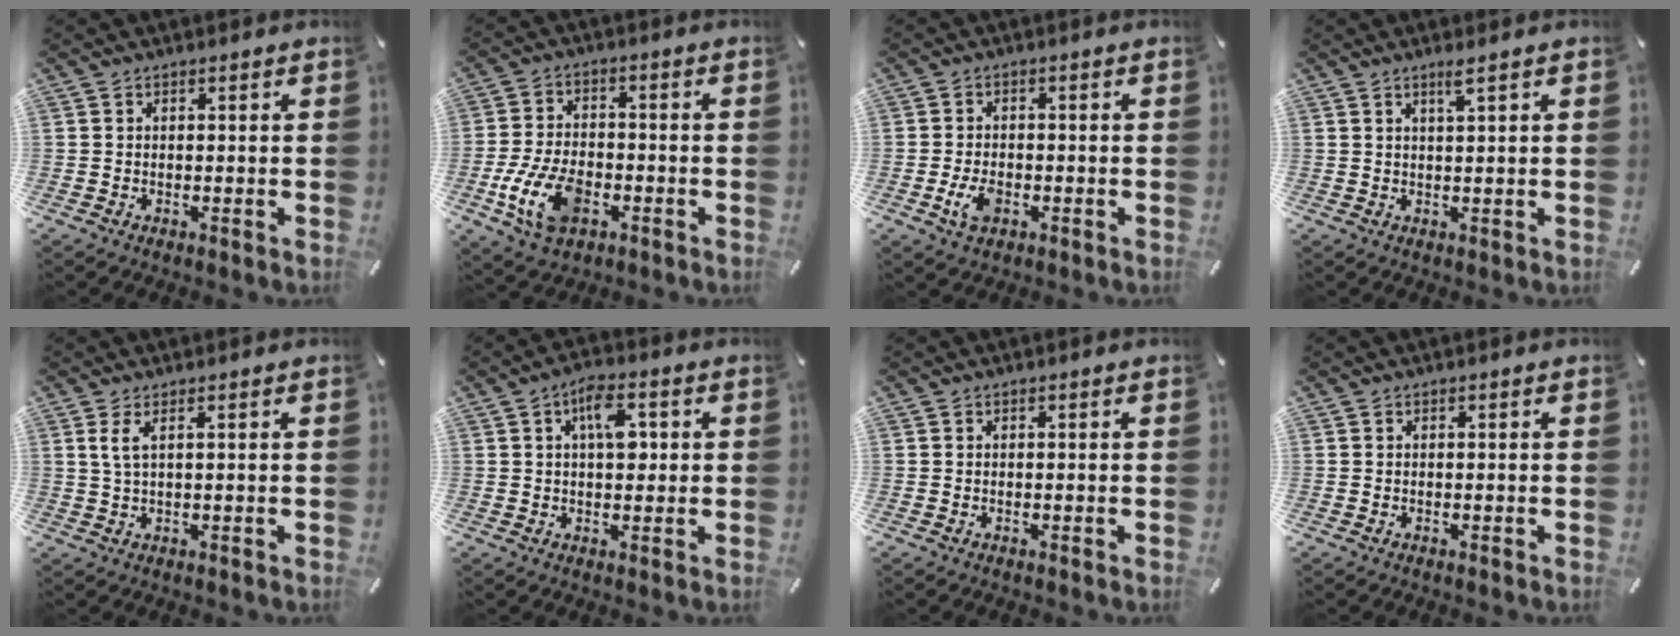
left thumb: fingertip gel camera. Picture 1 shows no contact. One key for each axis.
{"total": 12.0, "fx": -4.5, "fy": 7.3, "fz": 8.4, "tx": -0.185, "ty": 0.006, "tz": -0.079}
{"total": 4.4, "fx": -1.7, "fy": 2.8, "fz": 3.0, "tx": -0.076, "ty": -0.001, "tz": -0.036}
{"total": 2.9, "fx": 1.7, "fy": 0.0, "fz": 2.4, "tx": -0.049, "ty": -0.002, "tz": 0.027}
{"total": 3.0, "fx": 1.1, "fy": 0.6, "fz": 2.7, "tx": -0.057, "ty": 0.000, "tz": 0.017}
{"total": 7.9, "fx": 1.7, "fy": 4.1, "fz": 6.5, "tx": -0.096, "ty": 0.002, "tz": 0.025}
{"total": 0.0}
{"total": 0.0}